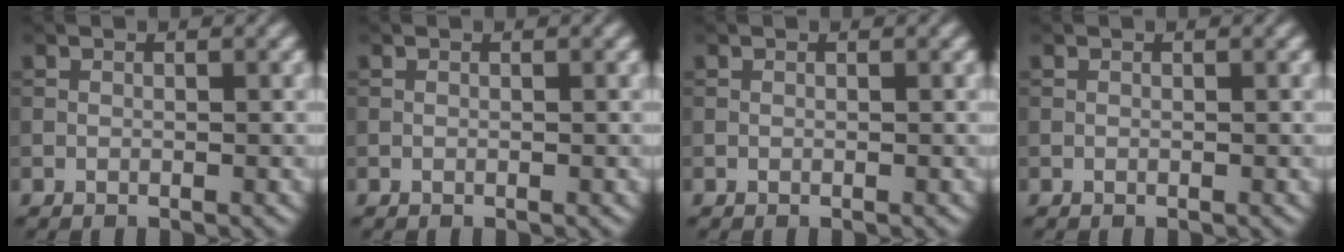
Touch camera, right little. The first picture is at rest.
{"total": 0.0}
{"total": 0.0}
{"total": 0.0}